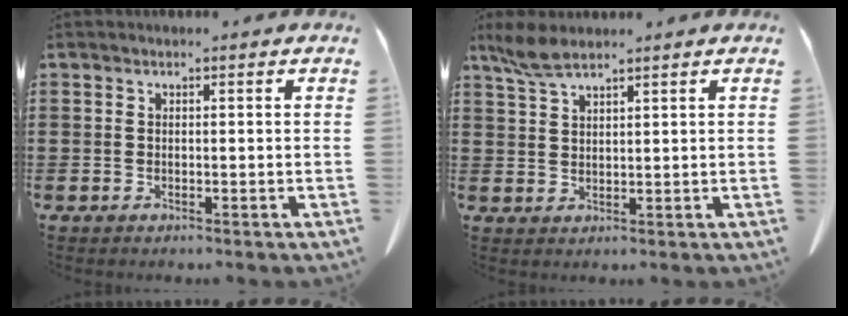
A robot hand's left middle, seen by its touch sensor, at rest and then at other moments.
{"total": 3.9, "force": [2.9, 0.7, 2.5], "torque": [-0.064, -0.002, 0.053]}